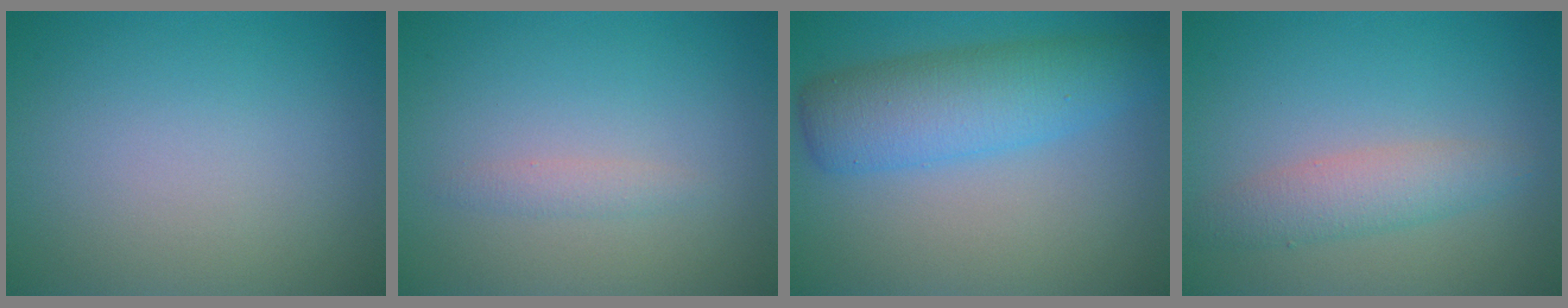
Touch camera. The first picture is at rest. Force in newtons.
{"total": 1.0, "press": 1.0, "slide": 0.0}
{"total": 6.2, "press": 6.2, "slide": 0.2}
{"total": 2.9, "press": 2.9, "slide": 0.1}